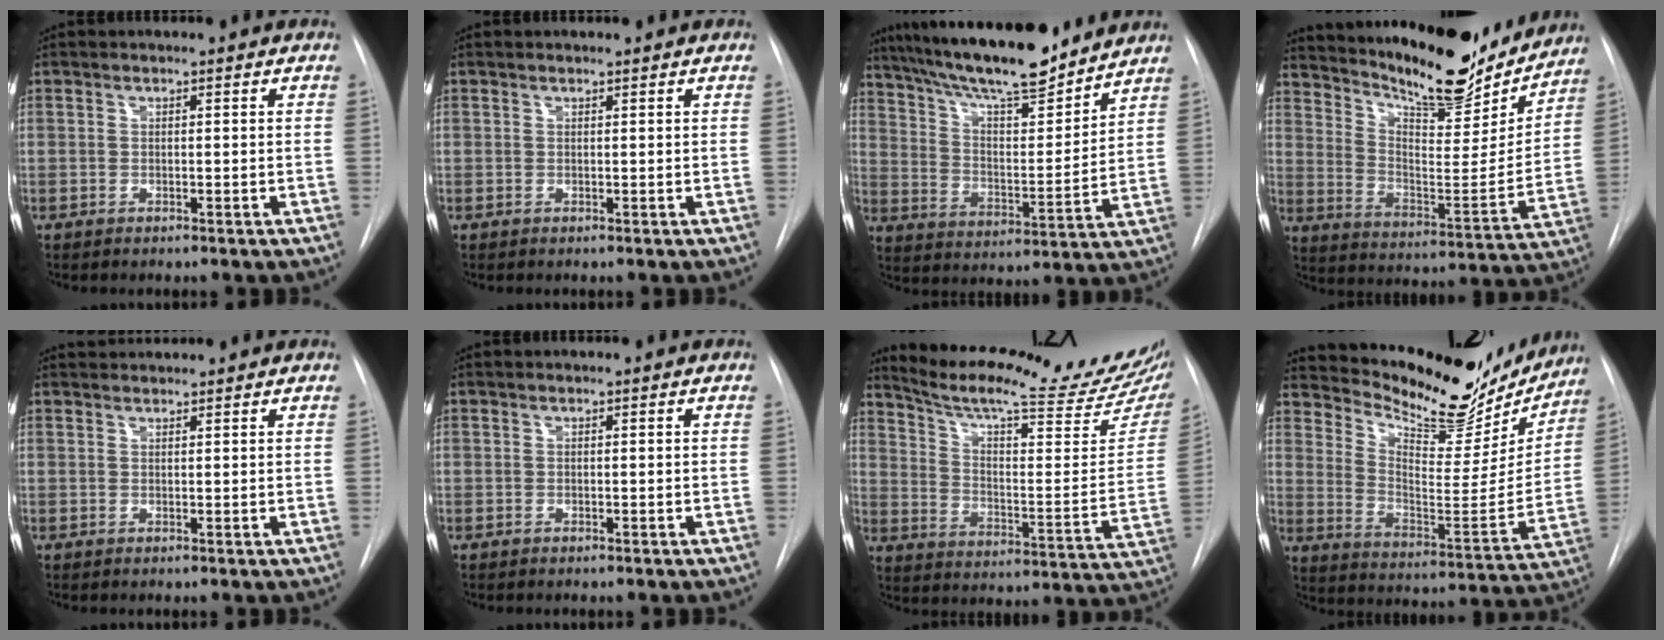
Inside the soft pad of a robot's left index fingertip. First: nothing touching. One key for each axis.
{"total": 1.1, "fx": 1.1, "fy": 0.1, "fz": 0.1, "tx": -0.008, "ty": 0.008, "tz": 0.018}
{"total": 20.6, "fx": 17.7, "fy": 3.2, "fz": 10.1, "tx": -0.180, "ty": 0.010, "tz": 0.281}
{"total": 21.7, "fx": 19.1, "fy": 5.2, "fz": 8.7, "tx": -0.151, "ty": -0.029, "tz": 0.278}
{"total": 3.6, "fx": 3.6, "fy": 0.3, "fz": 0.4, "tx": -0.010, "ty": 0.034, "tz": 0.056}
{"total": 0.0}
{"total": 25.4, "fx": 21.6, "fy": 2.5, "fz": 13.0, "tx": -0.200, "ty": -0.053, "tz": 0.295}
{"total": 22.9, "fx": 20.3, "fy": 6.6, "fz": 8.4, "tx": -0.132, "ty": -0.040, "tz": 0.284}